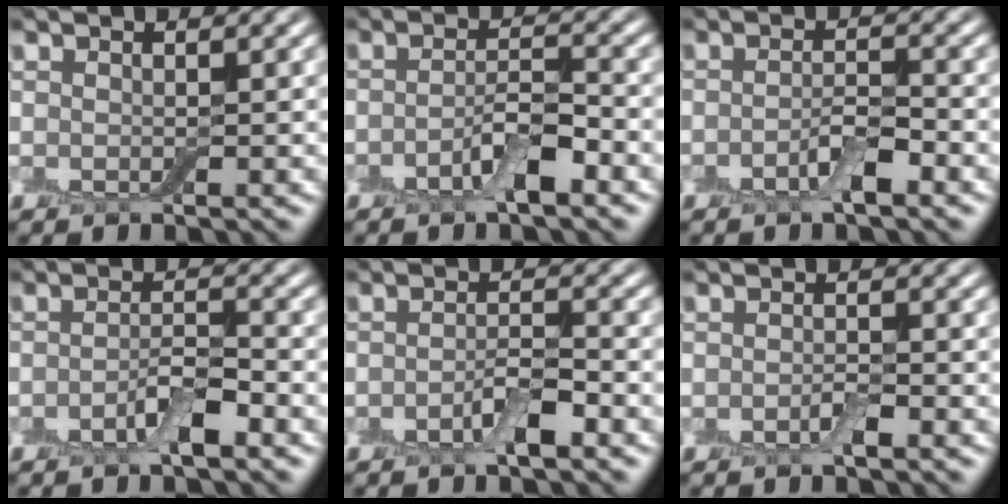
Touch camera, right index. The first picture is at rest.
{"total": 3.4, "force": [-1.7, 0.9, 2.7], "torque": [-0.050, 0.007, -0.036]}
{"total": 2.6, "force": [-1.3, 0.8, 2.1], "torque": [-0.038, 0.004, -0.026]}
{"total": 2.9, "force": [-1.5, 0.8, 2.4], "torque": [-0.043, 0.005, -0.030]}
{"total": 2.7, "force": [-1.4, 0.8, 2.2], "torque": [-0.040, 0.004, -0.028]}
{"total": 1.3, "force": [-0.7, 0.3, 1.1], "torque": [-0.021, -0.001, -0.013]}